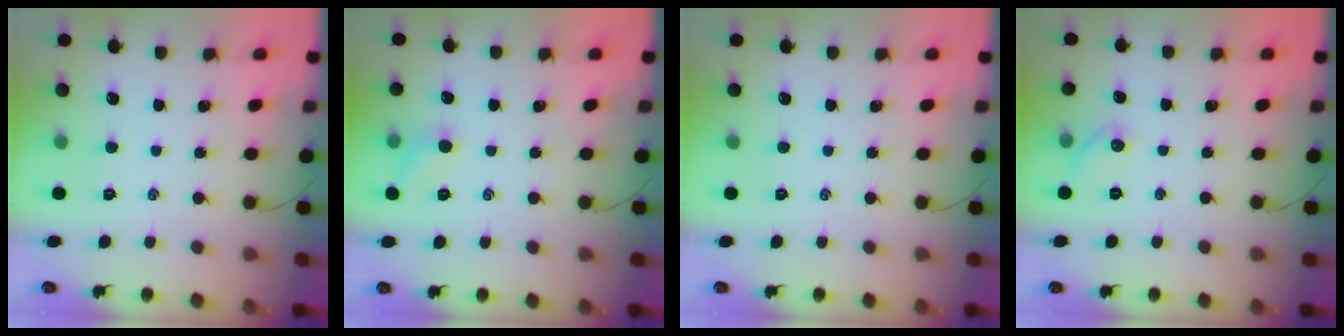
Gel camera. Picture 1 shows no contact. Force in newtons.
{"total": 5.6, "press": 5.3, "slide": 1.8}
{"total": 0.0}
{"total": 4.9, "press": 4.7, "slide": 1.3}